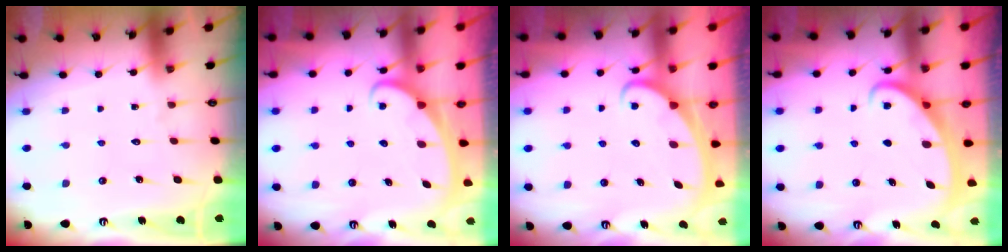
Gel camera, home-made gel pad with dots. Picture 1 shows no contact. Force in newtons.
{"total": 2.6, "press": 2.6, "slide": 0.3}
{"total": 2.5, "press": 2.5, "slide": 0.4}
{"total": 2.6, "press": 2.6, "slide": 0.3}